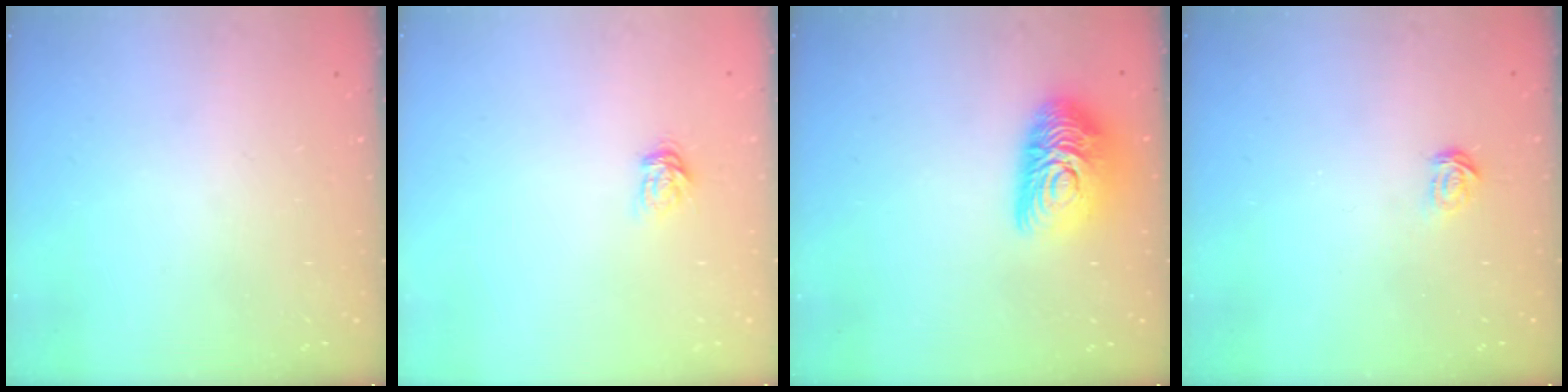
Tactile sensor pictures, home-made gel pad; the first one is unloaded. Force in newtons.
{"total": 4.5, "press": 4.5, "slide": 0.6}
{"total": 13.8, "press": 13.8, "slide": 0.8}
{"total": 1.8, "press": 1.8, "slide": 0.2}